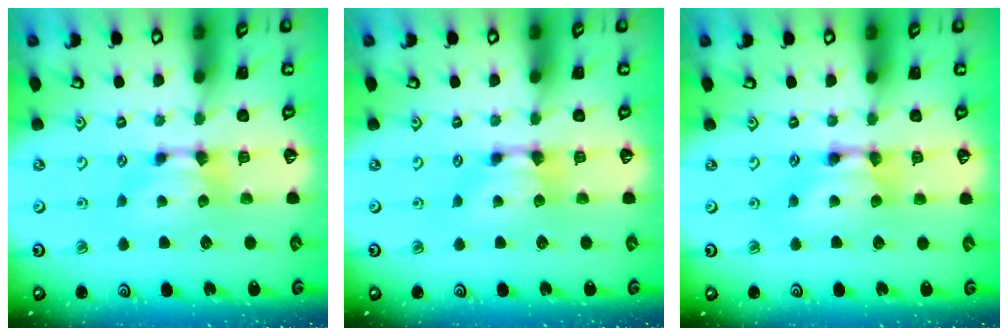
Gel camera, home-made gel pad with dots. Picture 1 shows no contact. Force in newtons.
{"total": 0.6, "press": 0.1, "slide": 0.6}
{"total": 2.3, "press": 2.3, "slide": 0.0}